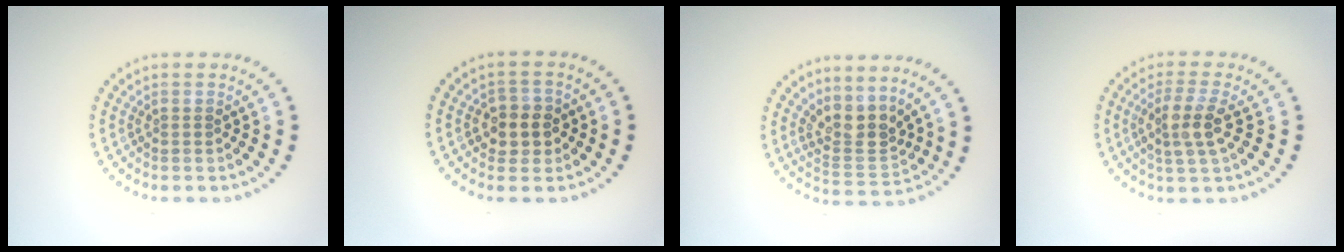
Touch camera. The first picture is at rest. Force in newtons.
{"total": 2.7, "press": 2.6, "slide": 0.7}
{"total": 3.2, "press": 2.4, "slide": 2.1}
{"total": 3.2, "press": 2.8, "slide": 1.6}